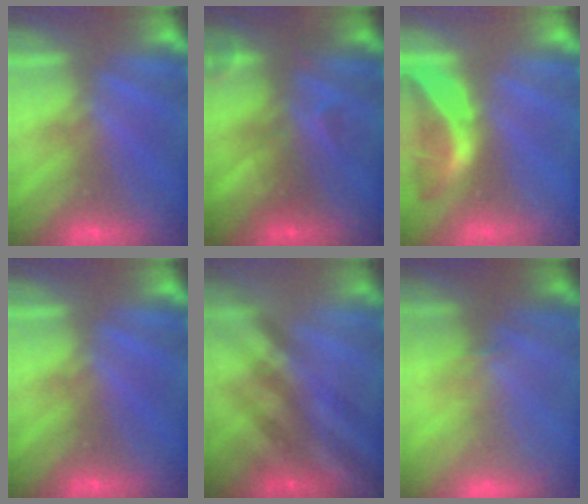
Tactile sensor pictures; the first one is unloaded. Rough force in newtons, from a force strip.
{"total": 2.4}
{"total": 1.8}
{"total": 0.0}
{"total": 2.6}
{"total": 5.5}